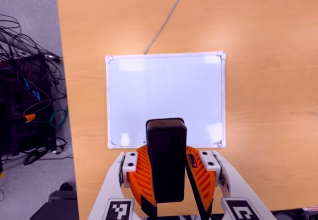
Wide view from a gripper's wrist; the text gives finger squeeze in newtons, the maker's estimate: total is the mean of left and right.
{"total": 8.9, "left": 9.6, "right": 8.3}